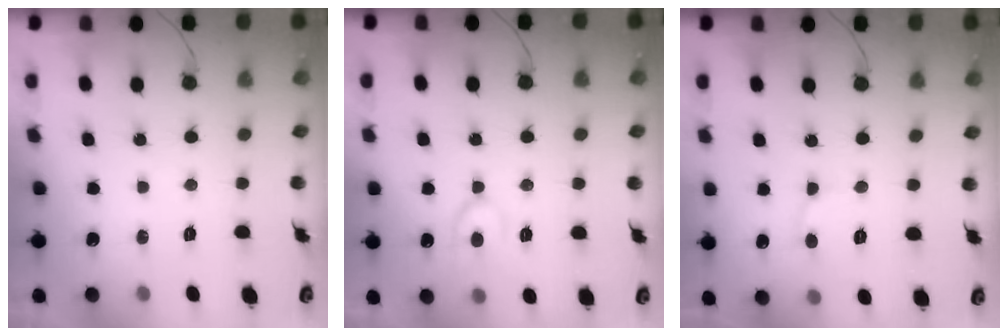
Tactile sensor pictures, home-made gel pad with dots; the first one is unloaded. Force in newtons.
{"total": 10.1, "press": 10.1, "slide": 0.9}
{"total": 2.6, "press": 2.6, "slide": 0.2}